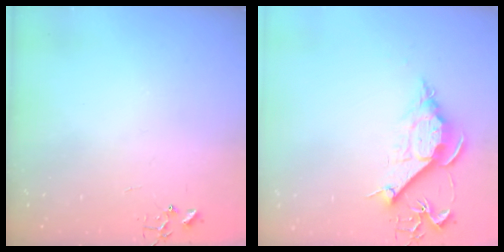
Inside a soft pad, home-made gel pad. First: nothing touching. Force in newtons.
{"total": 10.6, "press": 10.6, "slide": 0.5}